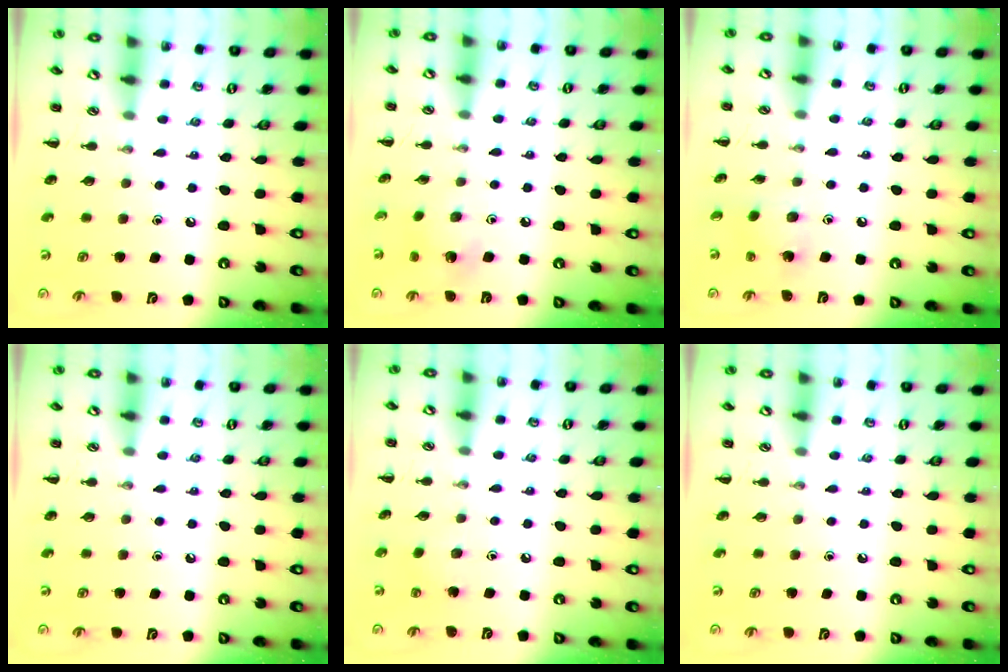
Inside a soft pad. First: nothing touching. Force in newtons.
{"total": 3.1, "press": 3.0, "slide": 0.5}
{"total": 2.5, "press": 2.5, "slide": 0.6}
{"total": 0.0}
{"total": 2.4, "press": 2.4, "slide": 0.4}
{"total": 0.0}